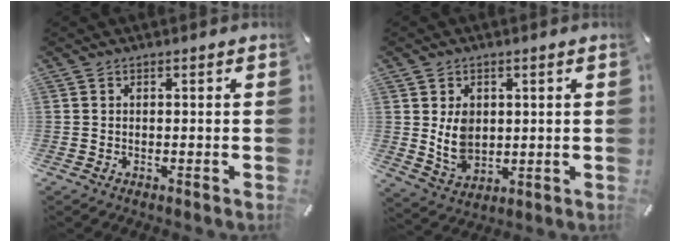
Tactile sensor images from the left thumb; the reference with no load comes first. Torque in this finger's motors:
{"motor_torque": [1.12, 1.10, 0.98, -0.03, 0.07]}